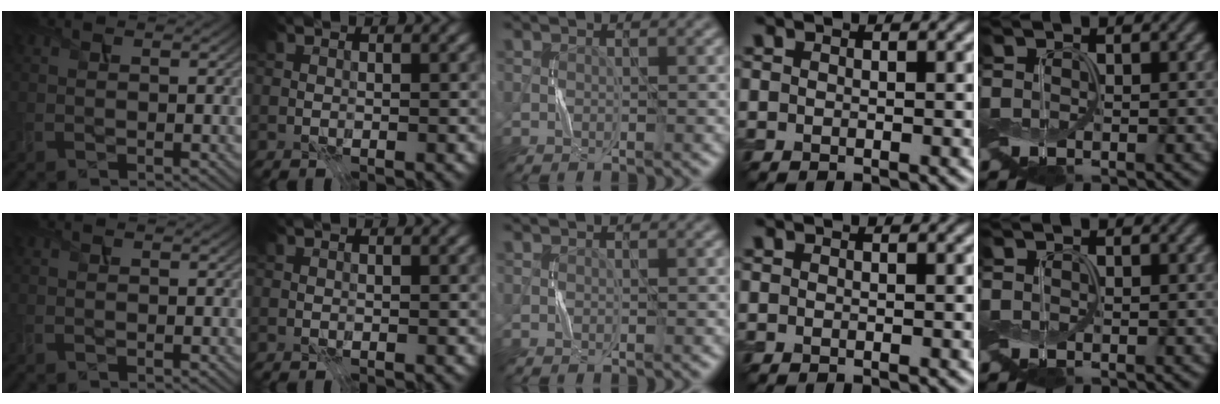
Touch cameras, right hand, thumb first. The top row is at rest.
{}